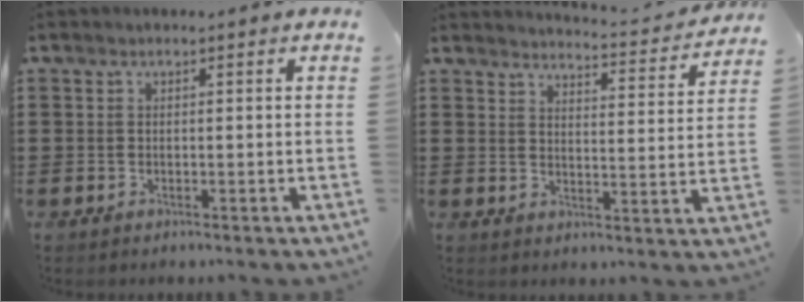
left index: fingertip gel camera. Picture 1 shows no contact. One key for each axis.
{"total": 3.6, "fx": 3.5, "fy": -0.3, "fz": 0.7, "tx": -0.024, "ty": -0.031, "tz": 0.056}